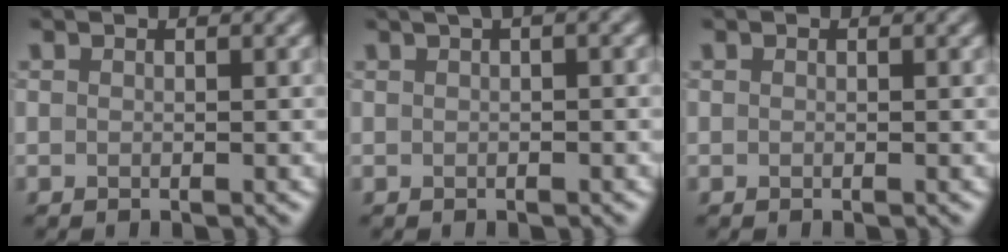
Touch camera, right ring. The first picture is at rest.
{"total": 2.5, "force": [1.1, 0.7, 2.1], "torque": [-0.025, 0.008, 0.013]}
{"total": 0.0}